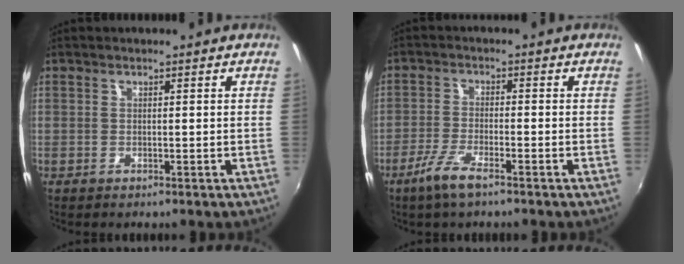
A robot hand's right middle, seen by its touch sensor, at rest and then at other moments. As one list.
[{"total": 5.3, "force": [-3.7, 0.7, 3.8], "torque": [-0.091, -0.007, -0.072]}]